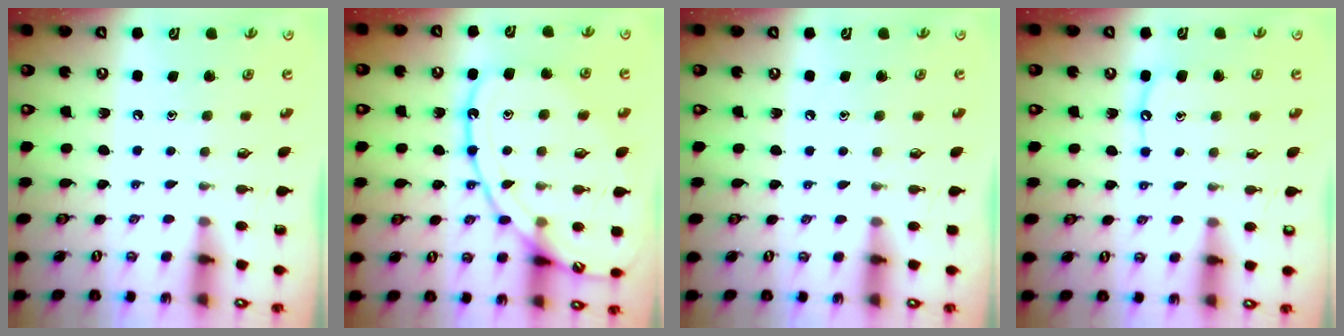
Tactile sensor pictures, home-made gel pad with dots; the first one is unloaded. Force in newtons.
{"total": 13.7, "press": 13.7, "slide": 1.1}
{"total": 2.9, "press": 2.8, "slide": 0.4}
{"total": 6.0, "press": 6.0, "slide": 0.6}